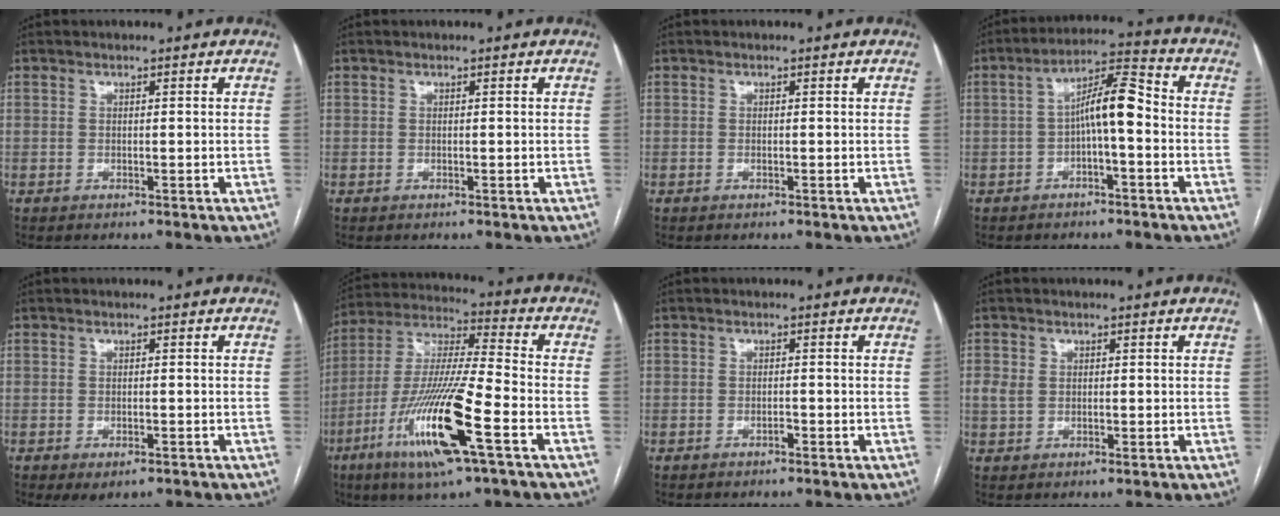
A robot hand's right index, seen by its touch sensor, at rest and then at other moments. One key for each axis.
{"total": 0.0}
{"total": 0.0}
{"total": 7.8, "fx": -1.0, "fy": 1.6, "fz": 7.6, "tx": -0.131, "ty": 0.030, "tz": -0.019}
{"total": 2.9, "fx": -1.7, "fy": 1.3, "fz": 2.0, "tx": -0.029, "ty": -0.005, "tz": -0.016}
{"total": 18.3, "fx": -7.7, "fy": 1.0, "fz": 16.6, "tx": -0.349, "ty": -0.026, "tz": -0.145}
{"total": 0.7, "fx": -0.5, "fy": 0.3, "fz": 0.4, "tx": -0.007, "ty": 0.002, "tz": -0.008}
{"total": 2.5, "fx": 0.4, "fy": 2.0, "fz": 1.5, "tx": -0.034, "ty": 0.004, "tz": 0.011}